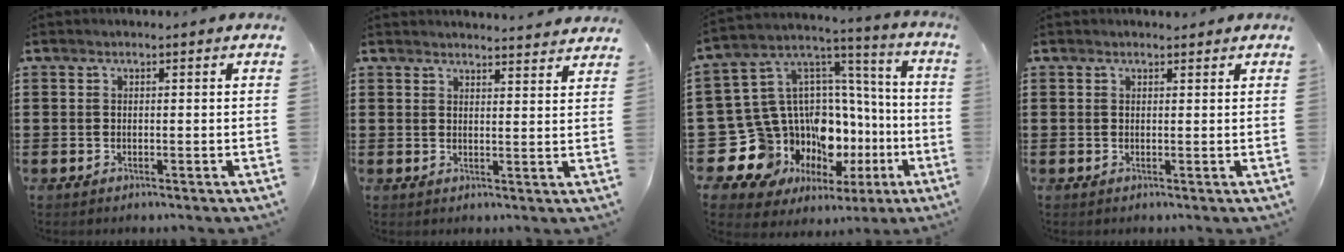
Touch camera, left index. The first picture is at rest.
{"total": 2.9, "force": [2.8, -0.4, 0.1], "torque": [-0.003, -0.017, 0.052]}
{"total": 17.5, "force": [-6.1, 14.3, 8.0], "torque": [-0.197, -0.059, -0.044]}
{"total": 0.8, "force": [0.7, 0.2, 0.2], "torque": [-0.004, 0.001, 0.015]}